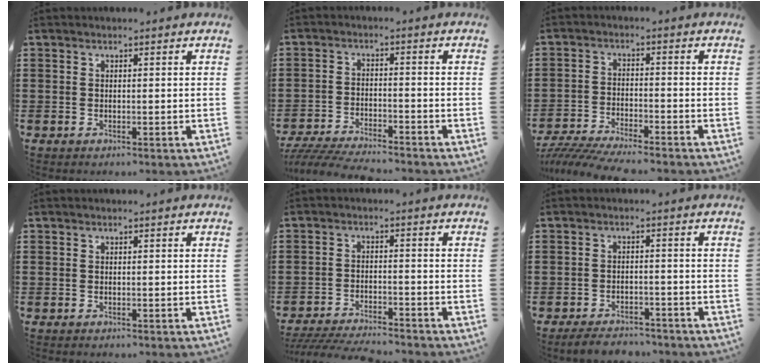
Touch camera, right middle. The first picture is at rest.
{"total": 5.1, "force": [-5.0, 0.4, 1.3], "torque": [-0.033, -0.006, -0.102]}
{"total": 5.8, "force": [-5.6, 0.3, 1.6], "torque": [-0.044, -0.010, -0.113]}
{"total": 0.0}
{"total": 4.6, "force": [-4.4, 0.2, 1.1], "torque": [-0.032, -0.008, -0.094]}
{"total": 3.4, "force": [-3.2, 0.7, 0.7], "torque": [-0.013, 0.006, -0.065]}